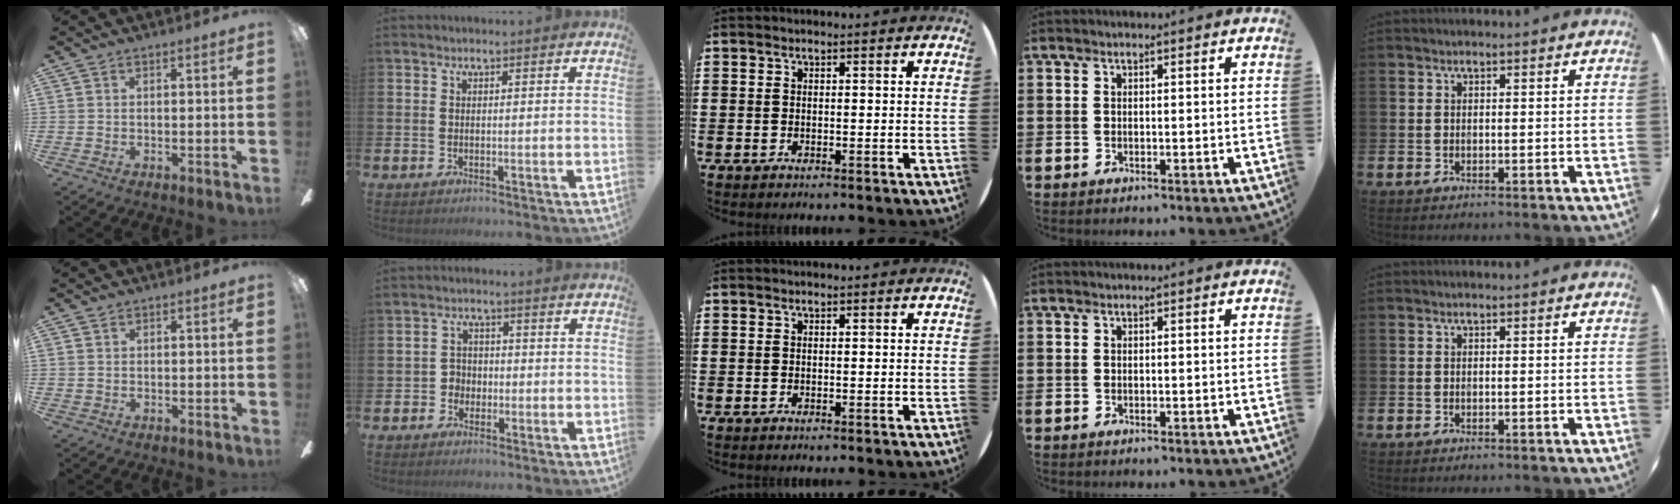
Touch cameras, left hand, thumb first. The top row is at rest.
{"thumb": {"total": 0.7, "force": [0.2, 0.7, 0.1], "torque": [-0.001, 0.006, 0.003]}, "index": {"total": 2.5, "force": [-1.1, 2.2, 0.4], "torque": [-0.015, 0.006, -0.029]}}